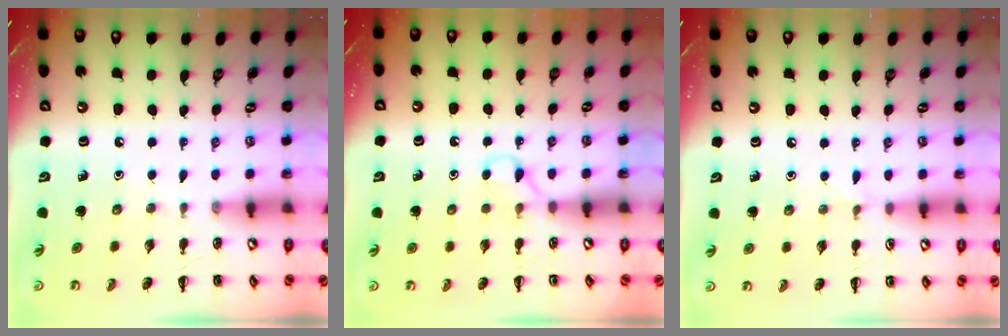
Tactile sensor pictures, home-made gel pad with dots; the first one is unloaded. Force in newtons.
{"total": 3.1, "press": 2.9, "slide": 1.0}
{"total": 3.6, "press": 3.4, "slide": 1.3}